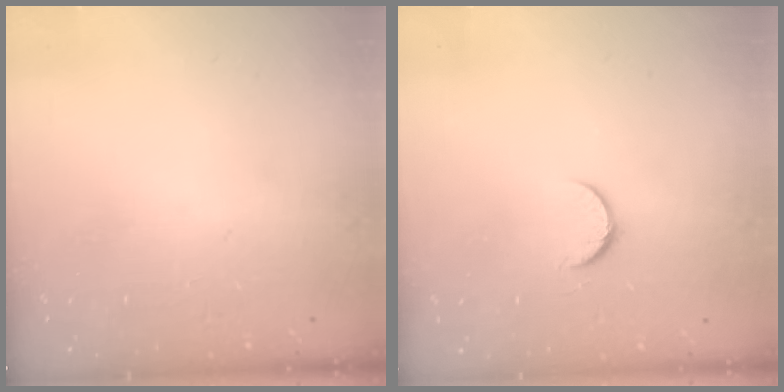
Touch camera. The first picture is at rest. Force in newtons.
{"total": 5.1, "press": 5.1, "slide": 0.4}